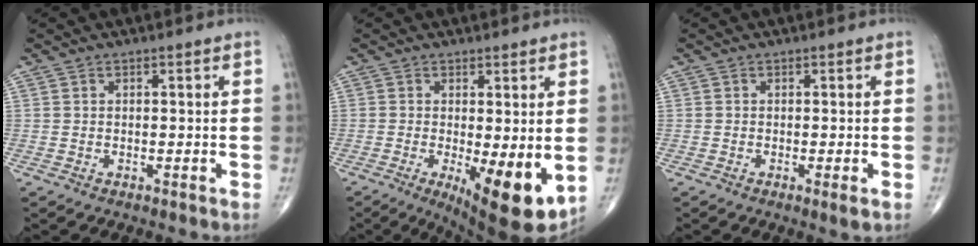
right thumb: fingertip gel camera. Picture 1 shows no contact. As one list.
[{"total": 11.0, "force": [-2.1, 3.4, 10.3], "torque": [-0.146, -0.026, -0.022]}, {"total": 1.6, "force": [-0.5, 0.1, 1.5], "torque": [-0.027, -0.007, -0.010]}]